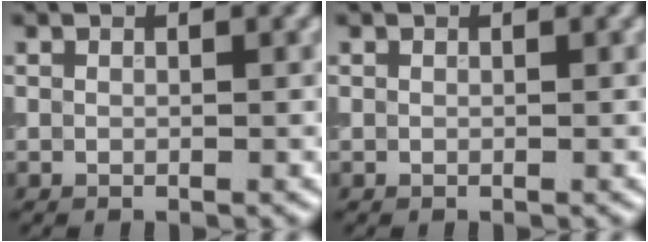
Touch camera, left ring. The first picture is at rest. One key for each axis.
{"total": 0.0}